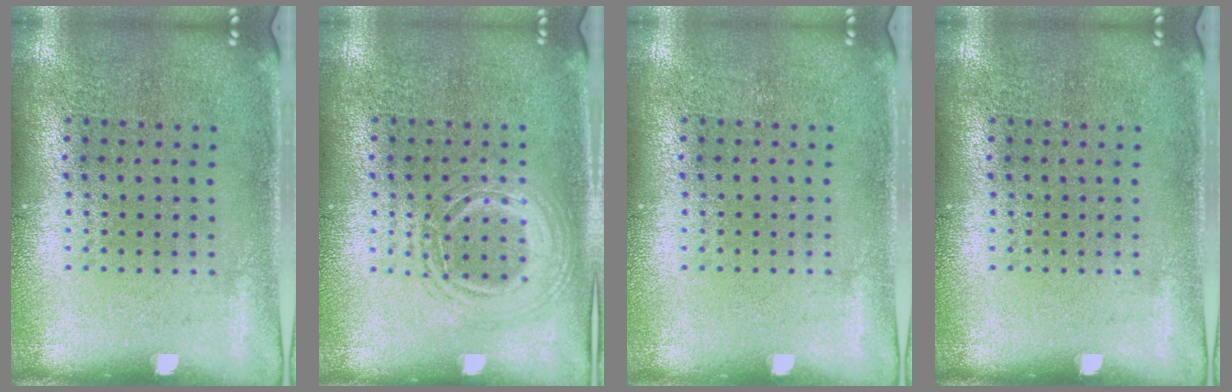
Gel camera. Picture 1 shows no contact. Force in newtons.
{"total": 1.3, "press": 1.3, "slide": 0.1}
{"total": 0.0}
{"total": 0.0}